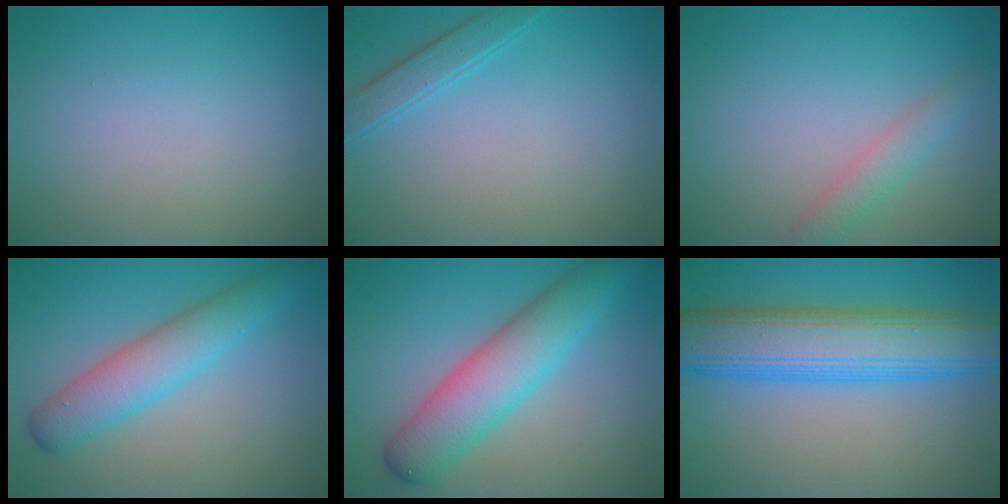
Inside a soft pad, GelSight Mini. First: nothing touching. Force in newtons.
{"total": 1.9, "press": 1.9, "slide": 0.1}
{"total": 2.1, "press": 2.1, "slide": 0.1}
{"total": 4.7, "press": 4.7, "slide": 0.3}
{"total": 6.5, "press": 6.5, "slide": 0.2}
{"total": 9.6, "press": 9.6, "slide": 0.1}